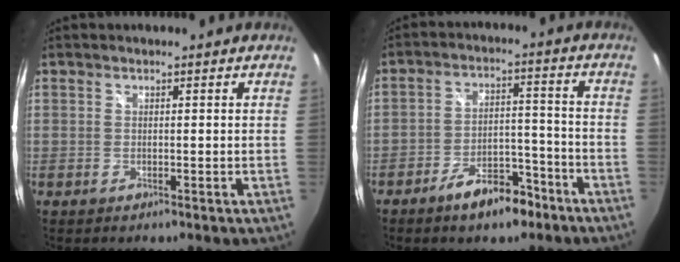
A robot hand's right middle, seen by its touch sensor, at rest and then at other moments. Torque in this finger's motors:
{"motor_torque": [1.04, -1.09, 0.50, 0.14]}